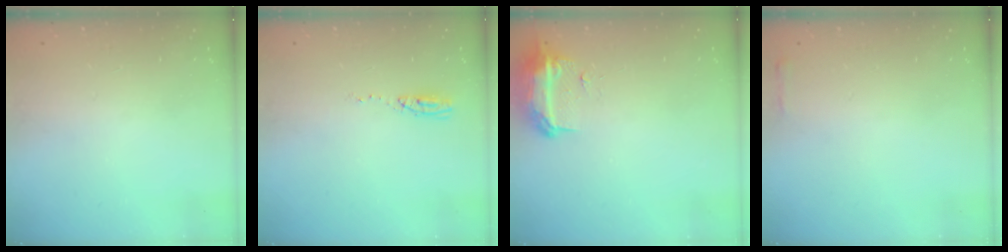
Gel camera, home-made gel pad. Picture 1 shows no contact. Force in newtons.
{"total": 4.8, "press": 4.6, "slide": 1.4}
{"total": 11.1, "press": 9.9, "slide": 5.0}
{"total": 2.1, "press": 2.0, "slide": 0.5}